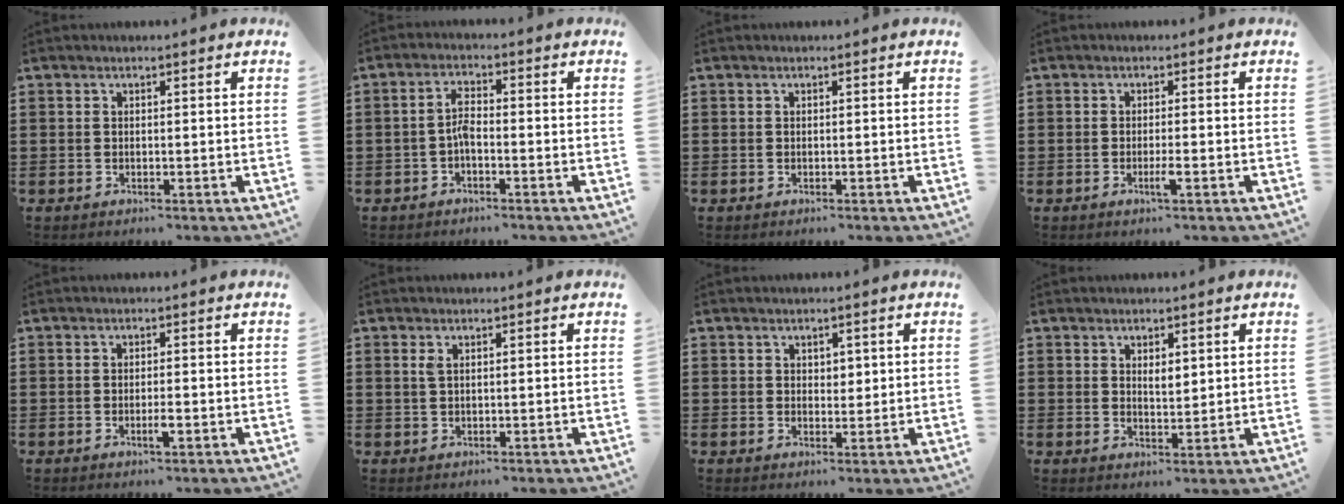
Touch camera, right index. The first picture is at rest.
{"total": 2.8, "force": [-1.1, 0.9, 2.5], "torque": [-0.047, 0.005, -0.021]}
{"total": 0.0}
{"total": 2.3, "force": [-1.0, 0.0, 2.0], "torque": [-0.043, -0.007, -0.020]}
{"total": 2.0, "force": [-0.9, 0.2, 1.8], "torque": [-0.040, -0.006, -0.017]}
{"total": 1.3, "force": [0.4, 0.4, 1.1], "torque": [-0.025, 0.004, 0.007]}
{"total": 1.5, "force": [0.8, 1.2, 0.6], "torque": [-0.006, 0.005, 0.013]}
{"total": 1.9, "force": [1.1, 0.9, 1.3], "torque": [-0.020, 0.000, 0.018]}